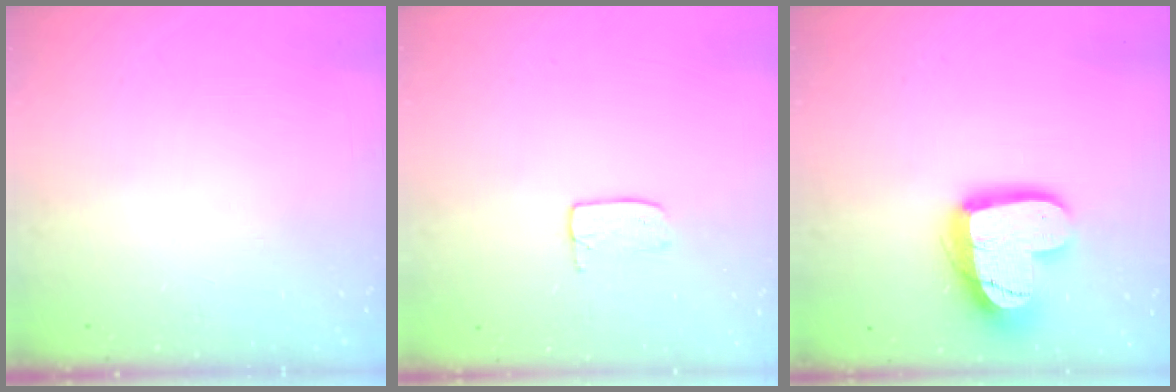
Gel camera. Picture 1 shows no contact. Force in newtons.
{"total": 3.7, "press": 3.7, "slide": 0.2}
{"total": 16.1, "press": 16.1, "slide": 1.0}